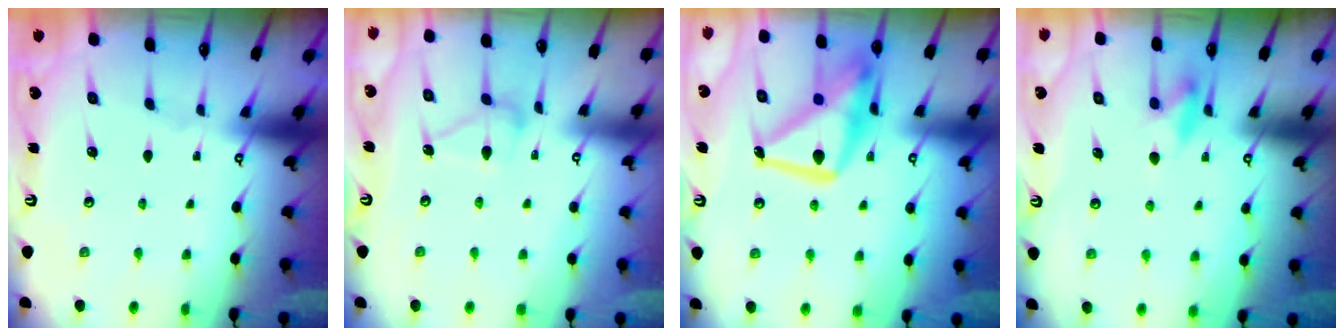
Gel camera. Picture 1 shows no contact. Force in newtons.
{"total": 11.5, "press": 11.5, "slide": 0.7}
{"total": 19.3, "press": 19.2, "slide": 2.0}
{"total": 7.5, "press": 7.4, "slide": 0.9}